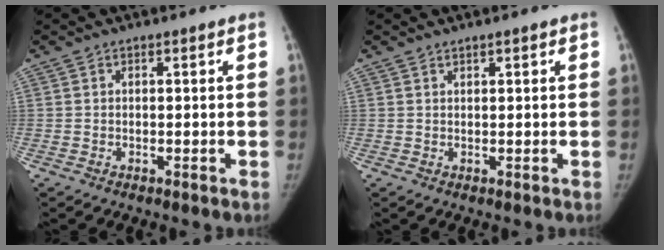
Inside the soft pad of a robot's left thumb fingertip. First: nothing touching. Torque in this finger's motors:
{"motor_torque": [-0.25, -0.08, -0.28, 0.04, -0.07]}